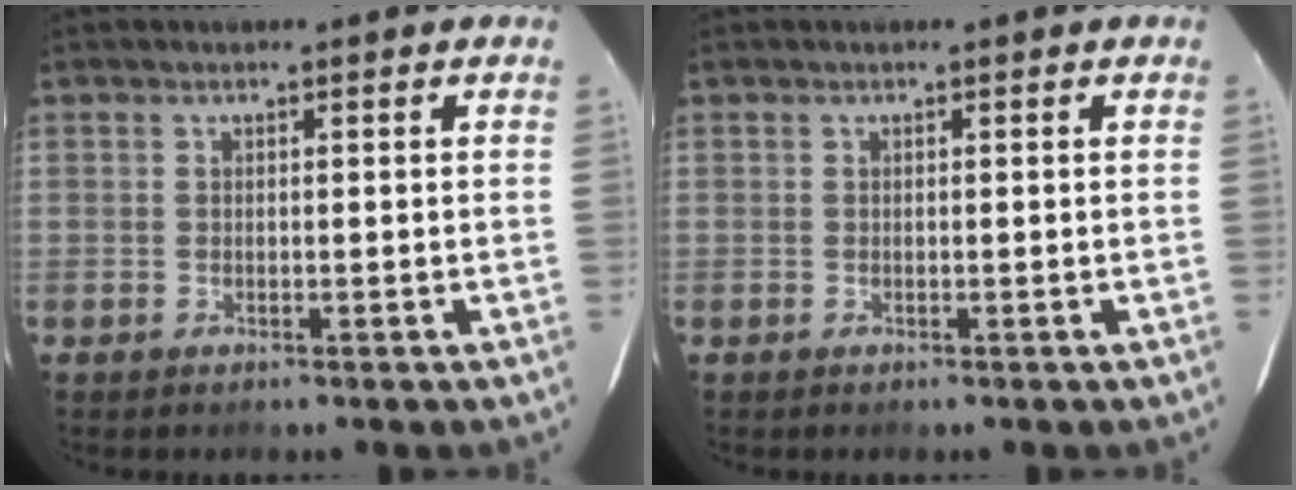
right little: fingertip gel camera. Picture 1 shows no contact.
{"total": 0.0}